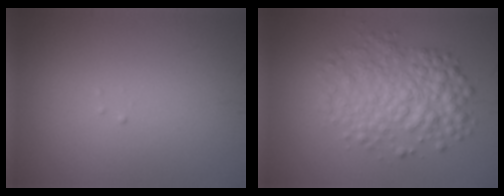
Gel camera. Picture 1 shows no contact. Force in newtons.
{"total": 5.2, "press": 5.2, "slide": 0.0}